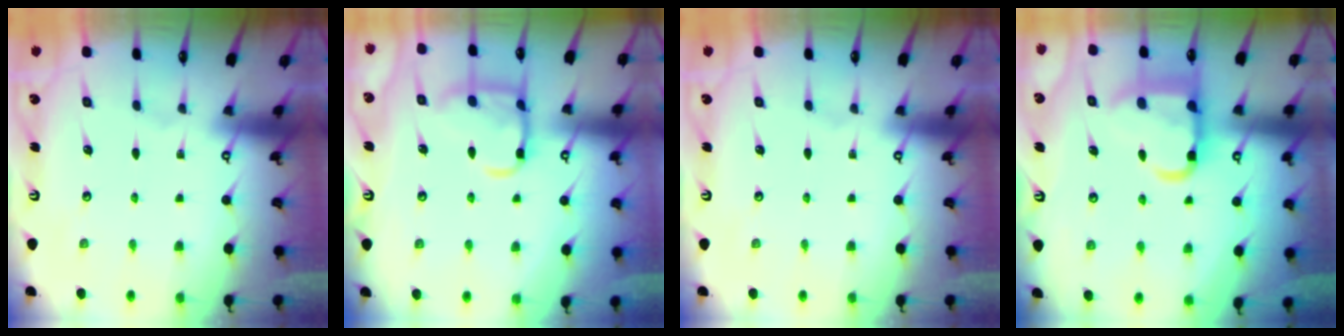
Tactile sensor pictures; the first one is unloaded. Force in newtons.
{"total": 13.3, "press": 13.3, "slide": 1.1}
{"total": 0.0}
{"total": 13.6, "press": 13.5, "slide": 1.6}